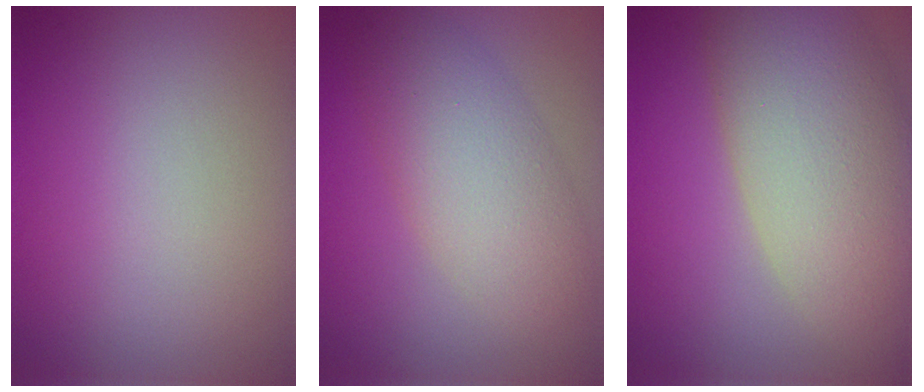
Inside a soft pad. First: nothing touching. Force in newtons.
{"total": 5.7, "press": 5.7, "slide": 0.1}
{"total": 9.9, "press": 9.8, "slide": 1.0}